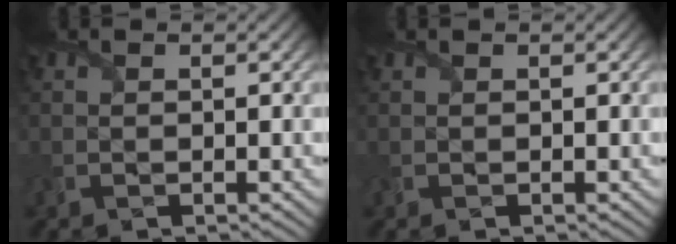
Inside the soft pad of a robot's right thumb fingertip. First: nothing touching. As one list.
[{"total": 0.0}]